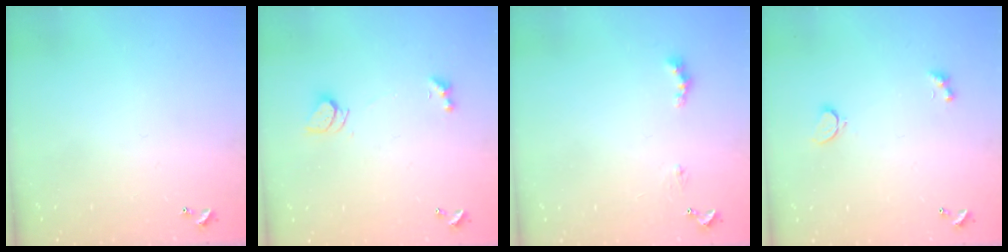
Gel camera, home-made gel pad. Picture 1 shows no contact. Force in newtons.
{"total": 3.6, "press": 3.5, "slide": 0.7}
{"total": 2.0, "press": 1.9, "slide": 0.4}
{"total": 2.3, "press": 2.3, "slide": 0.6}